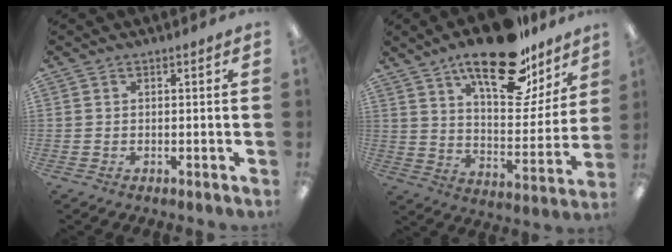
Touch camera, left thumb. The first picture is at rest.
{"total": 24.3, "force": [16.4, 10.3, 14.8], "torque": [-0.218, -0.095, 0.274]}